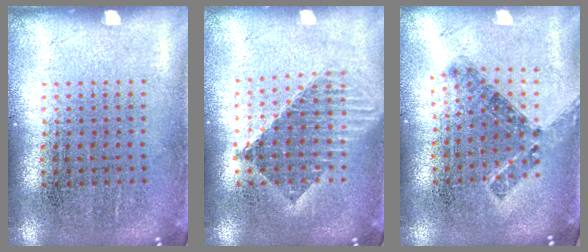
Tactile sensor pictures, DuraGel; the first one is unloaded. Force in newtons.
{"total": 1.6, "press": 1.3, "slide": 0.9}
{"total": 0.8, "press": 0.8, "slide": 0.2}